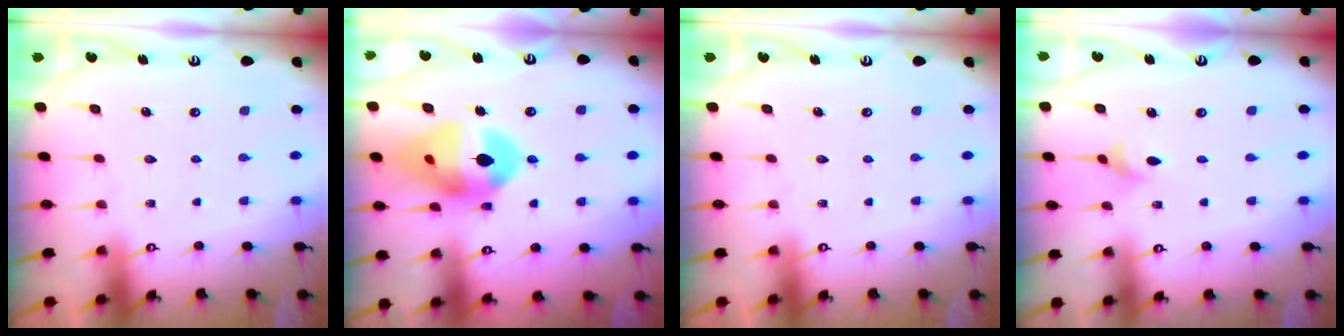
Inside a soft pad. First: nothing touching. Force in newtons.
{"total": 15.6, "press": 14.5, "slide": 5.7}
{"total": 0.0}
{"total": 2.8, "press": 2.7, "slide": 0.7}